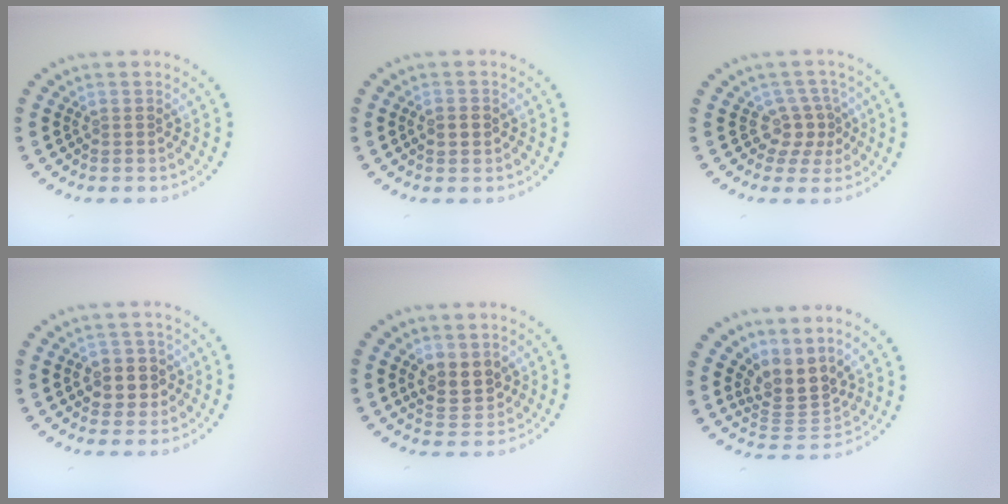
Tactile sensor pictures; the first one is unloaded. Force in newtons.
{"total": 1.8, "press": 1.8, "slide": 0.1}
{"total": 2.5, "press": 1.7, "slide": 1.8}
{"total": 2.9, "press": 2.7, "slide": 0.9}
{"total": 3.1, "press": 3.0, "slide": 0.9}
{"total": 3.7, "press": 2.7, "slide": 2.4}